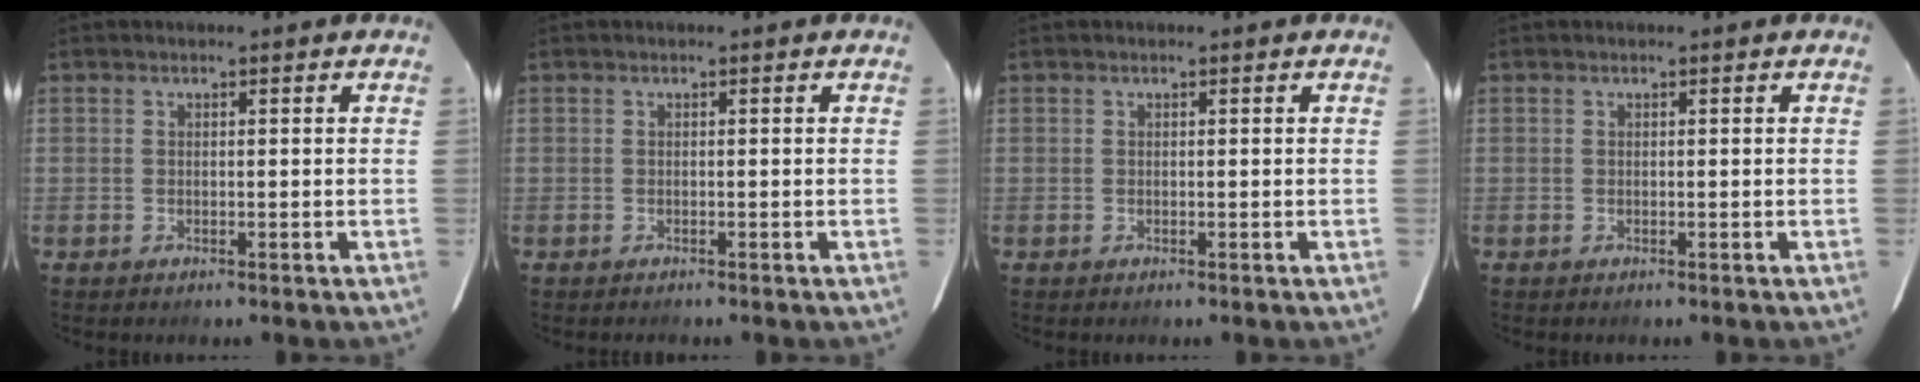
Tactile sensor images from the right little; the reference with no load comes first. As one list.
[{"total": 0.5, "force": [-0.5, 0.1, 0.2], "torque": [-0.007, -0.002, -0.007]}, {"total": 0.0}, {"total": 0.0}]